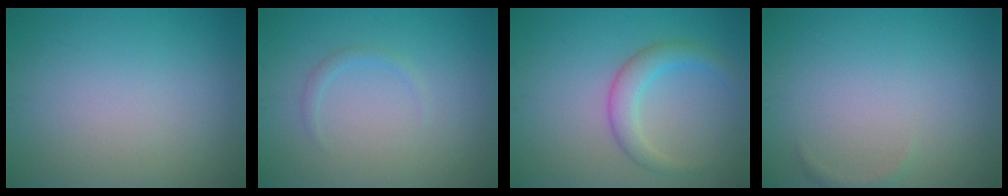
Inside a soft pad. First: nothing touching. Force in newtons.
{"total": 0.9, "press": 0.9, "slide": 0.1}
{"total": 3.0, "press": 3.0, "slide": 0.1}
{"total": 0.5, "press": 0.5, "slide": 0.1}